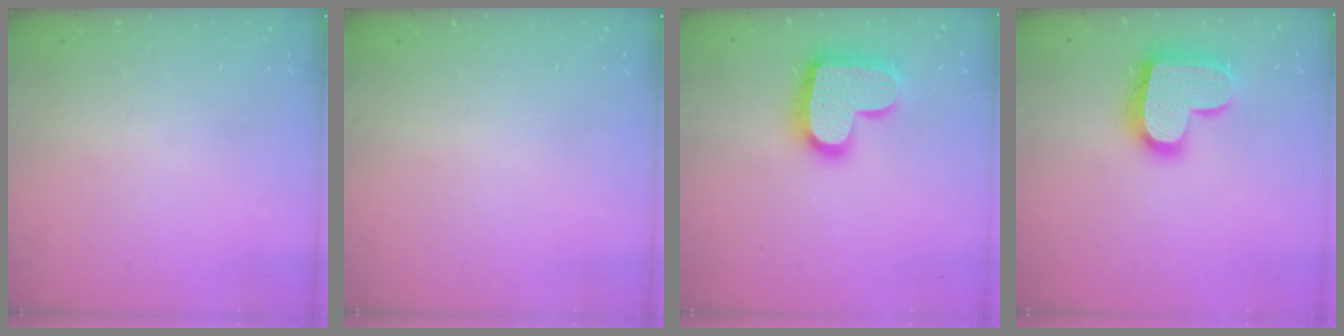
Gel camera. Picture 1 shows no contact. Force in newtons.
{"total": 0.0}
{"total": 18.7, "press": 18.6, "slide": 1.1}
{"total": 18.7, "press": 18.7, "slide": 1.2}